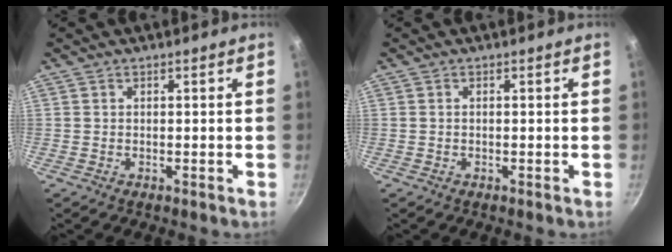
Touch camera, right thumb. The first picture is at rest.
{"total": 0.0}